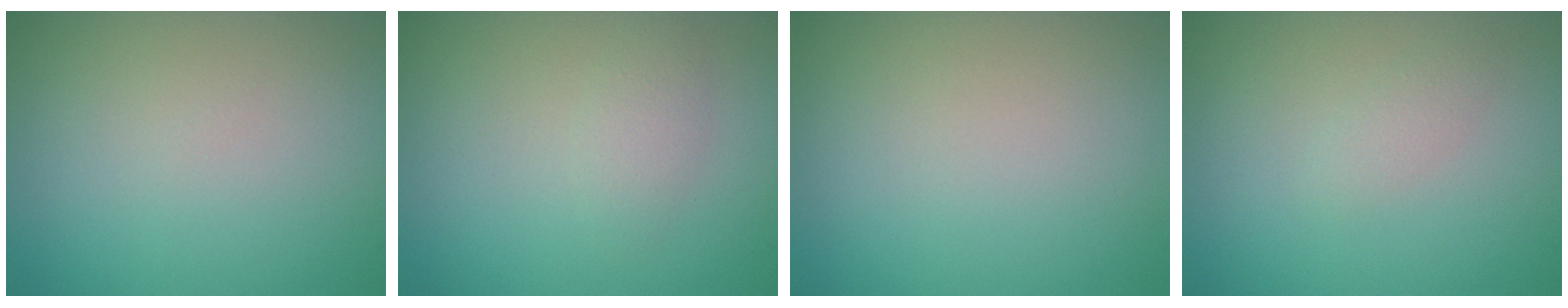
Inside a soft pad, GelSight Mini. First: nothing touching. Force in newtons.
{"total": 1.4, "press": 1.4, "slide": 0.0}
{"total": 0.0}
{"total": 1.0, "press": 1.0, "slide": 0.1}